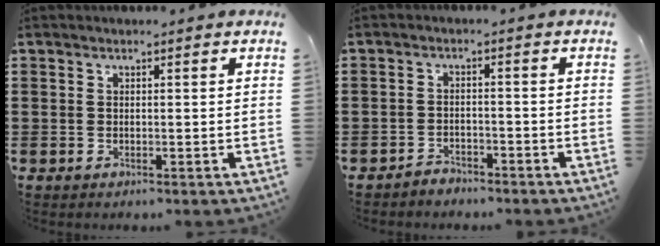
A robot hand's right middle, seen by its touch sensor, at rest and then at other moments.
{"total": 2.3, "force": [-2.3, 0.6, -0.1], "torque": [-0.006, 0.004, -0.050]}